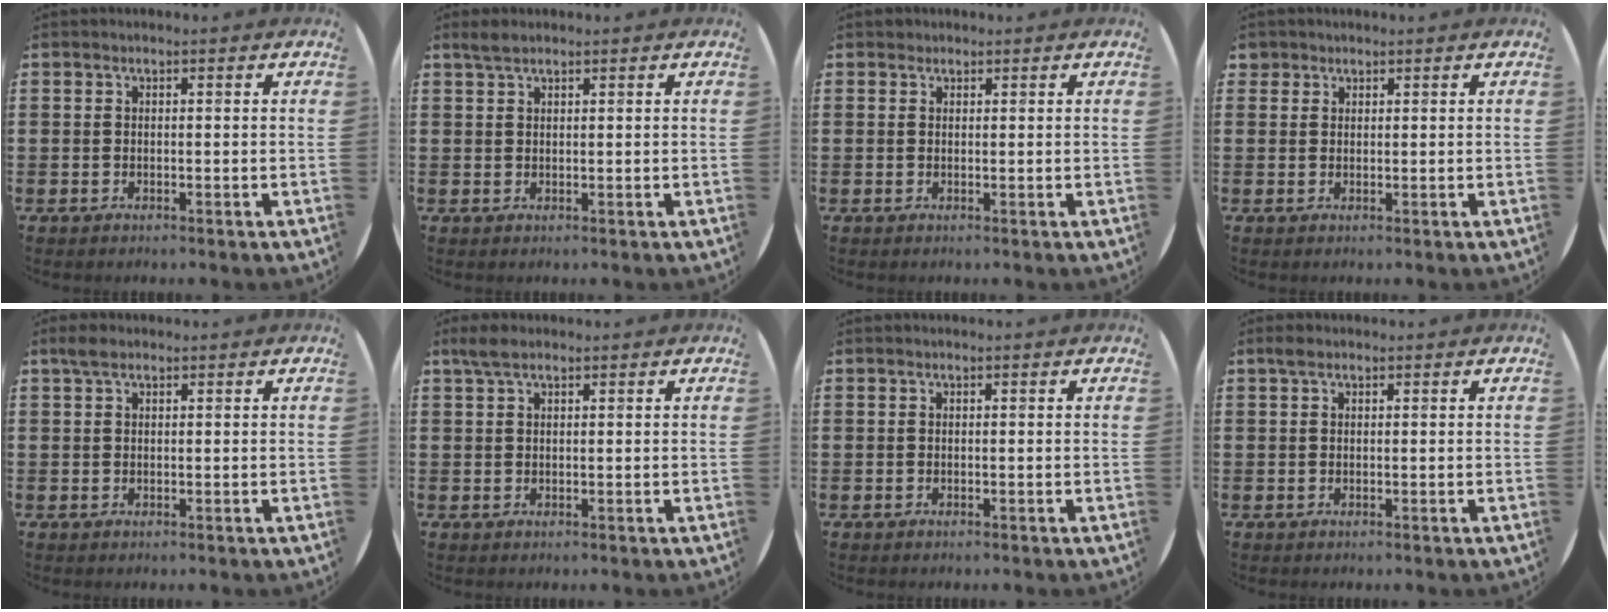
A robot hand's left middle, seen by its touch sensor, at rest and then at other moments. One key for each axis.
{"total": 1.6, "fx": 1.3, "fy": 0.5, "fz": 0.7, "tx": -0.015, "ty": 0.004, "tz": 0.024}
{"total": 0.6, "fx": 0.5, "fy": 0.3, "fz": -0.2, "tx": 0.004, "ty": 0.004, "tz": 0.009}
{"total": 1.5, "fx": 1.2, "fy": 0.7, "fz": 0.0, "tx": 0.007, "ty": 0.001, "tz": 0.023}
{"total": 1.5, "fx": 1.0, "fy": 0.8, "fz": 0.8, "tx": -0.010, "ty": 0.002, "tz": 0.017}
{"total": 2.1, "fx": 1.5, "fy": 0.8, "fz": 1.2, "tx": -0.027, "ty": 0.005, "tz": 0.027}
{"total": 0.0}
{"total": 0.9, "fx": 0.6, "fy": 0.5, "fz": 0.4, "tx": -0.001, "ty": 0.002, "tz": 0.008}